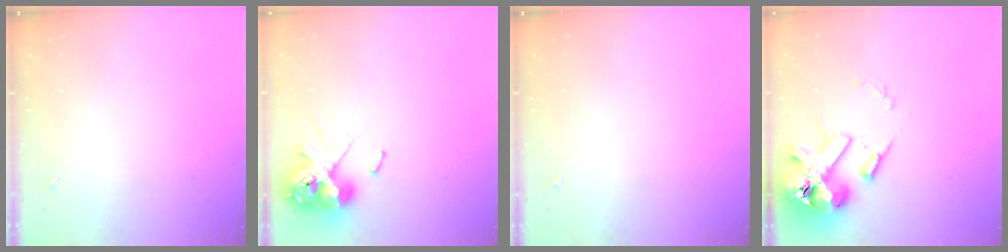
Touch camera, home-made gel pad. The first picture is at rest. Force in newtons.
{"total": 12.6, "press": 12.5, "slide": 2.0}
{"total": 0.0}
{"total": 14.5, "press": 14.3, "slide": 2.0}